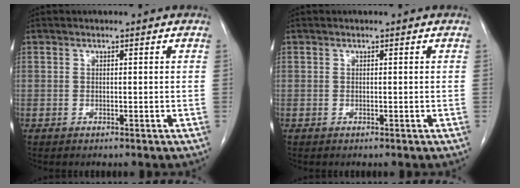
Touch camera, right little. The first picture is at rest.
{"total": 0.0}